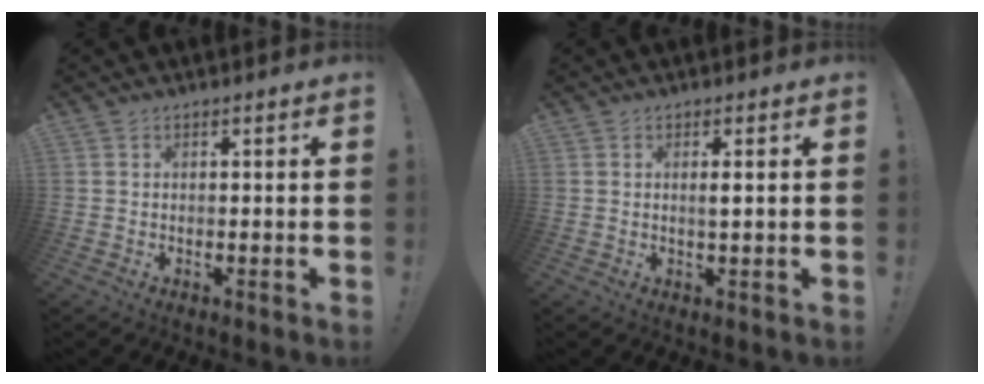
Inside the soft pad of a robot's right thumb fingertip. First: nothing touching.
{"total": 1.7, "force": [0.6, 0.0, 1.6], "torque": [-0.016, -0.009, 0.005]}